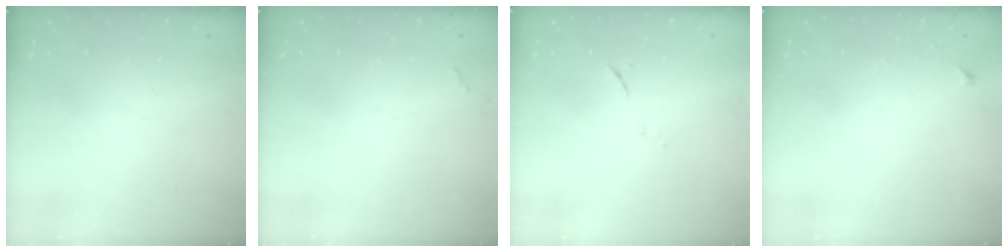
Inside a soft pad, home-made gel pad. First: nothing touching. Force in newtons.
{"total": 2.8, "press": 2.8, "slide": 0.4}
{"total": 6.4, "press": 6.3, "slide": 1.3}
{"total": 3.9, "press": 3.8, "slide": 0.6}